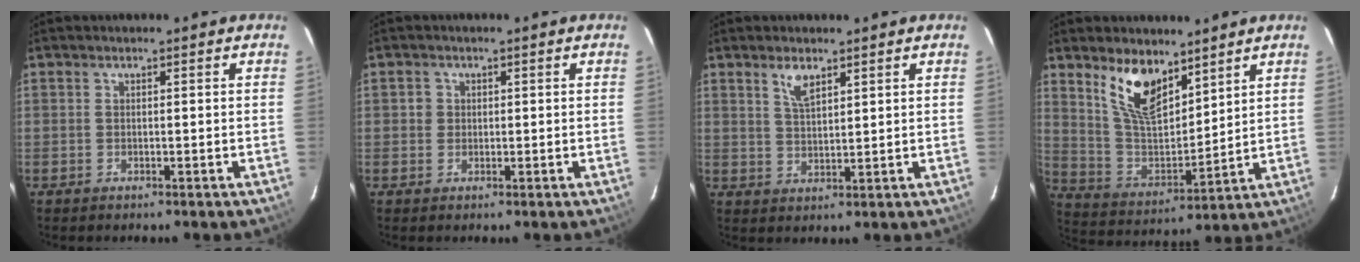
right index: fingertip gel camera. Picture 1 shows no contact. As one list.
[{"total": 1.8, "force": [0.1, 1.8, 0.2], "torque": [-0.001, 0.004, -0.002]}, {"total": 3.9, "force": [2.5, 1.5, 2.6], "torque": [-0.048, 0.001, 0.049]}, {"total": 12.6, "force": [8.2, 5.5, 7.8], "torque": [-0.150, -0.001, 0.169]}]